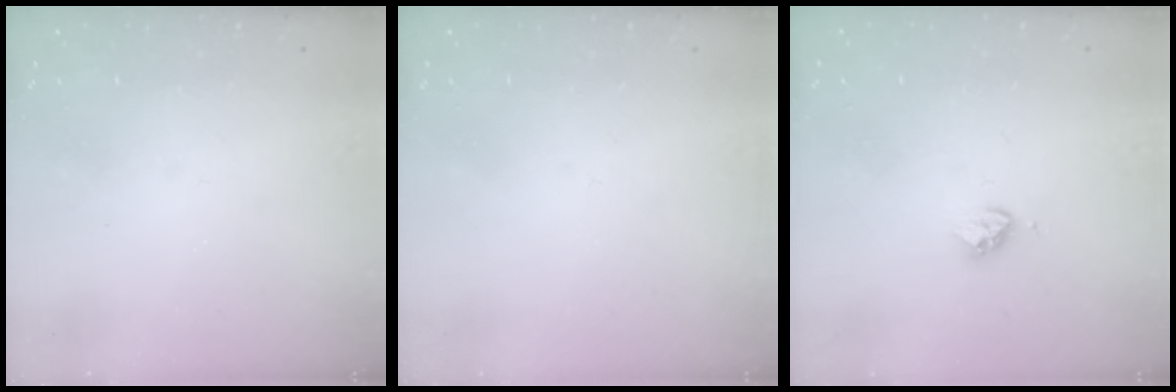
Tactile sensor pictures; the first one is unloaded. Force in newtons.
{"total": 0.0}
{"total": 3.6, "press": 3.5, "slide": 0.7}